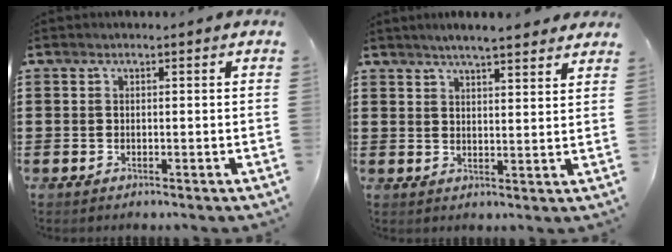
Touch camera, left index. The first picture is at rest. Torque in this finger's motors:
{"motor_torque": [1.10, -1.04, 0.59, 0.10]}